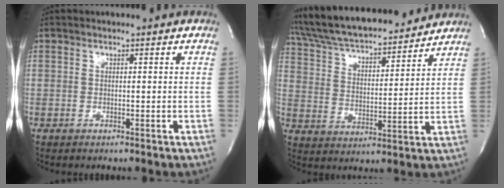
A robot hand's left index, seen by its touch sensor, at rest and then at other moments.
{"total": 20.2, "force": [18.3, 3.7, 7.6], "torque": [-0.141, 0.022, 0.291]}